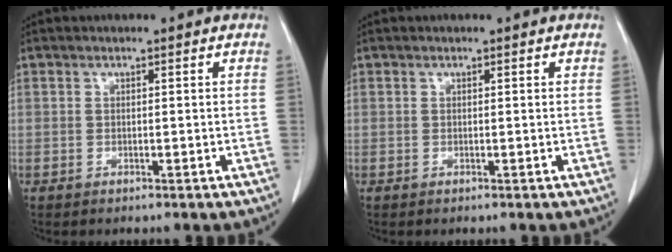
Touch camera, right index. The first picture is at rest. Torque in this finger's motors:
{"motor_torque": [-0.03, 0.03, -0.04, -0.01]}